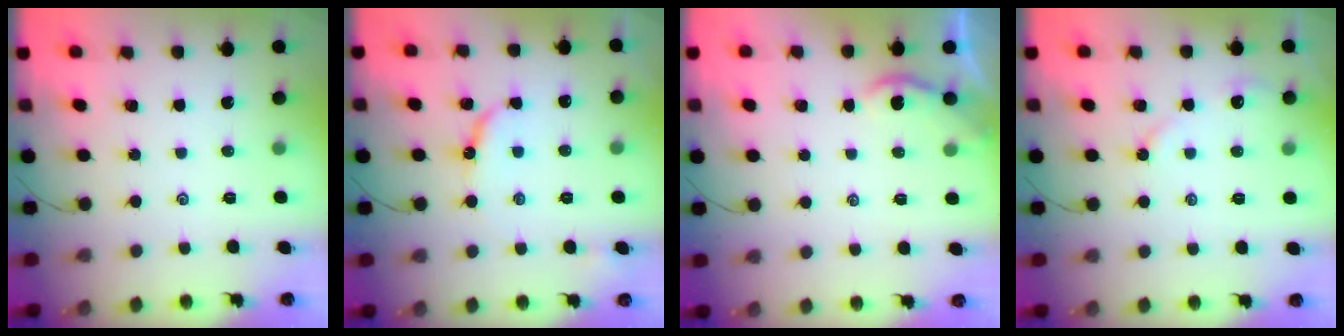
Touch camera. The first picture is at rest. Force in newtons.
{"total": 6.6, "press": 6.6, "slide": 0.7}
{"total": 1.8, "press": 1.7, "slide": 0.5}
{"total": 6.1, "press": 6.1, "slide": 0.6}